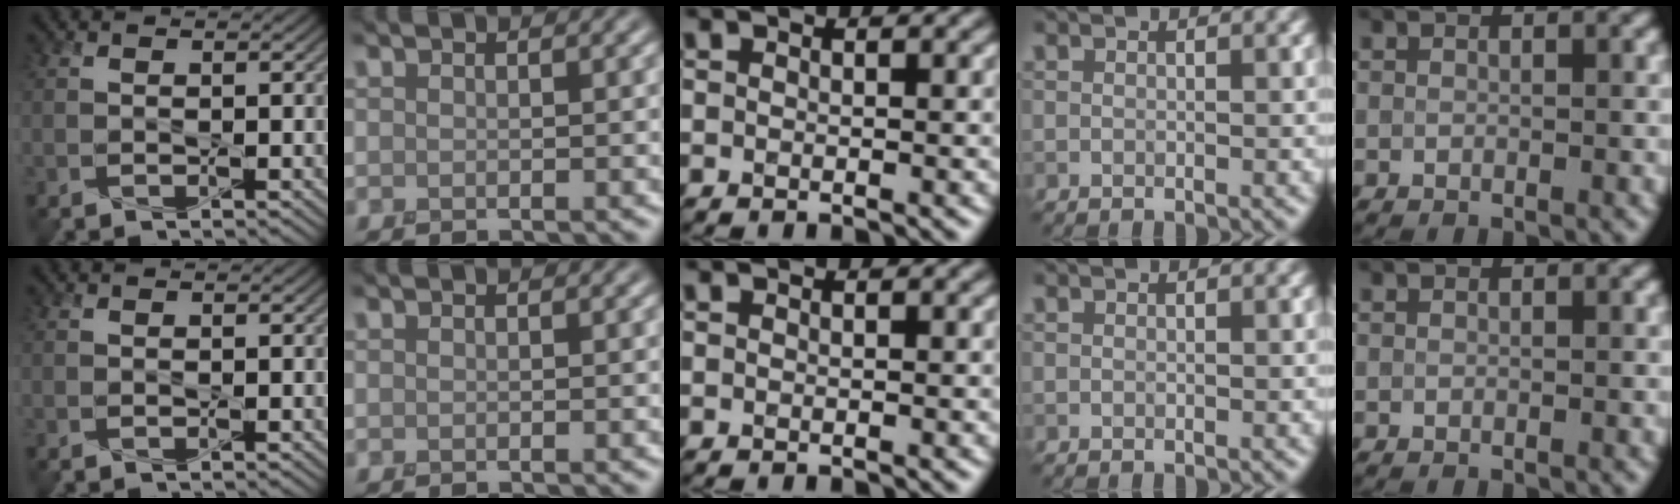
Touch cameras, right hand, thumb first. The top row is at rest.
{}